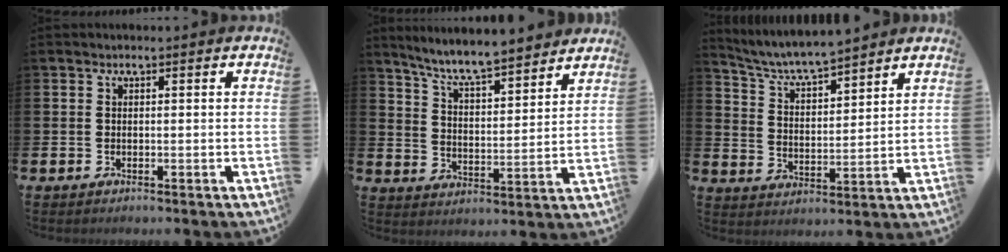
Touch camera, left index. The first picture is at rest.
{"total": 7.4, "force": [7.0, 0.4, 2.3], "torque": [-0.078, -0.047, 0.123]}
{"total": 5.8, "force": [5.6, 0.4, 1.5], "torque": [-0.059, -0.037, 0.097]}